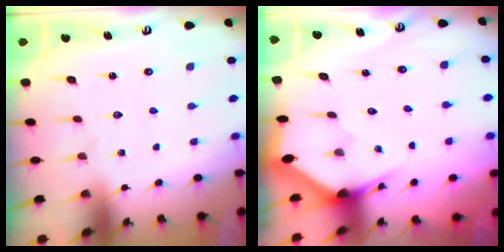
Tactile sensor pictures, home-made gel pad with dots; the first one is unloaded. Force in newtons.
{"total": 3.0, "press": 3.0, "slide": 0.1}